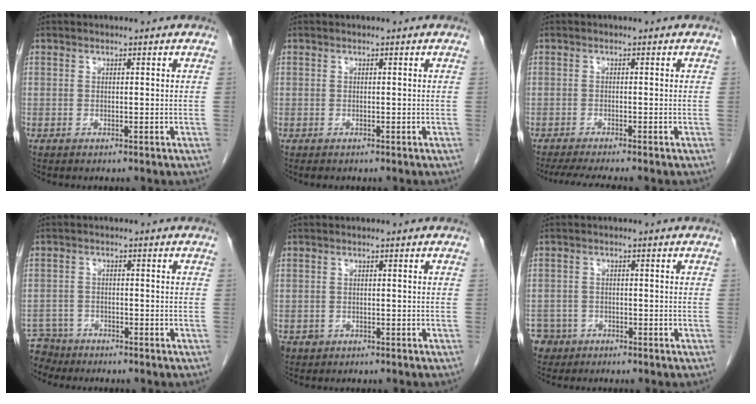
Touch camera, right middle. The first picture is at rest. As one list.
[{"total": 0.7, "force": [-0.5, 0.3, 0.2], "torque": [-0.007, -0.001, -0.006]}, {"total": 5.5, "force": [-4.7, -0.4, 2.8], "torque": [-0.042, -0.018, -0.077]}, {"total": 4.4, "force": [-4.1, 1.6, -0.9], "torque": [0.017, -0.006, -0.077]}, {"total": 1.9, "force": [-1.1, 1.6, 0.2], "torque": [-0.009, 0.004, -0.014]}, {"total": 4.8, "force": [-3.1, 3.6, -0.1], "torque": [-0.001, 0.006, -0.055]}]